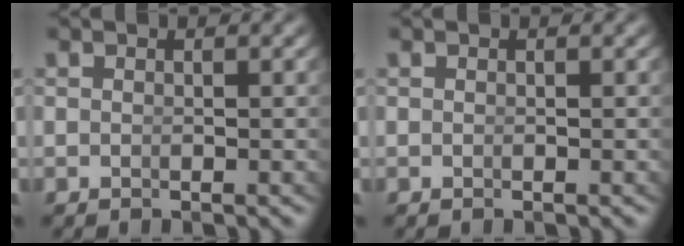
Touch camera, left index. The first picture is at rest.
{"total": 0.0}